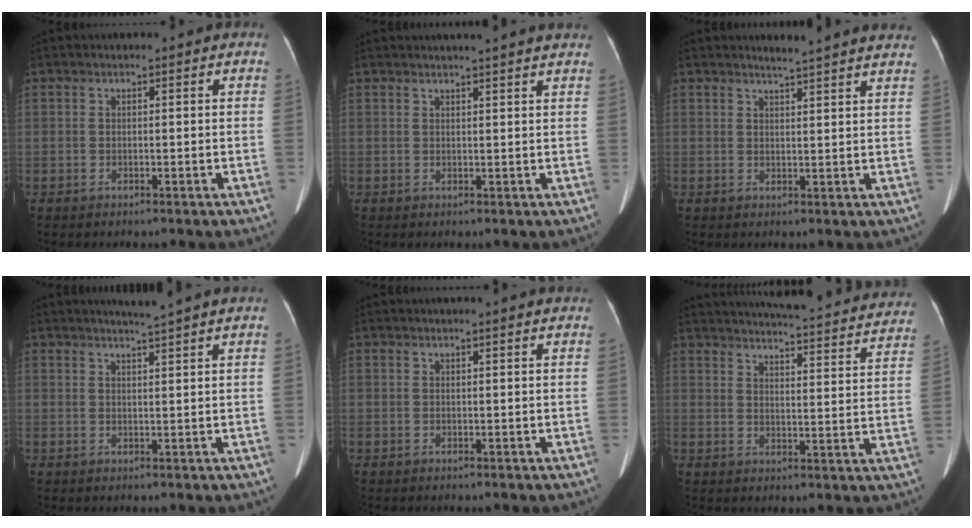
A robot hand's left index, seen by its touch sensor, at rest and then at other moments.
{"total": 8.3, "force": [7.6, -0.4, 3.4], "torque": [-0.046, 0.021, 0.077]}
{"total": 8.6, "force": [7.9, -0.5, 3.1], "torque": [-0.042, 0.000, 0.080]}
{"total": 3.5, "force": [3.0, -1.3, 1.2], "torque": [-0.017, -0.006, 0.044]}
{"total": 3.3, "force": [3.0, -0.6, 1.3], "torque": [-0.019, 0.016, 0.033]}
{"total": 28.1, "force": [26.1, 3.6, 9.7], "torque": [-0.151, -0.058, 0.309]}